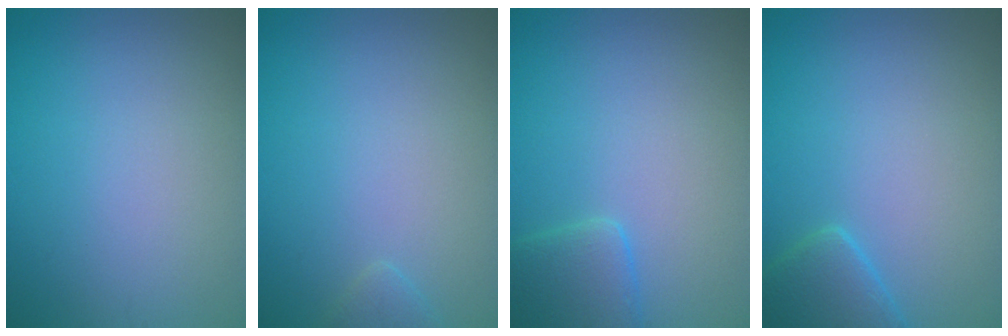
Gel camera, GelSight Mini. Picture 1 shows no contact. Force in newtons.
{"total": 1.0, "press": 1.0, "slide": 0.1}
{"total": 2.8, "press": 2.8, "slide": 0.2}
{"total": 2.4, "press": 2.4, "slide": 0.3}